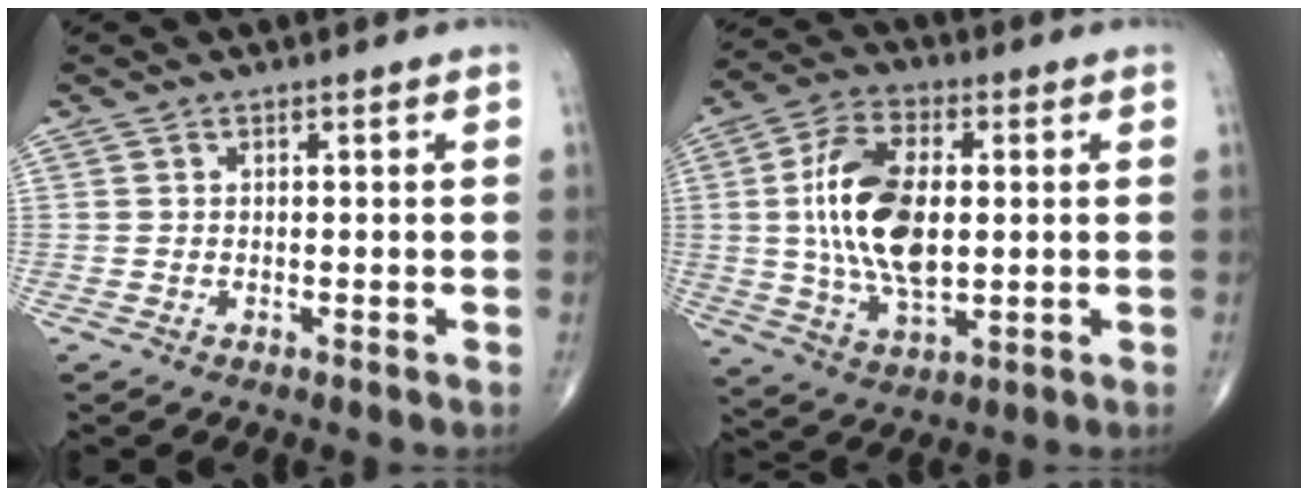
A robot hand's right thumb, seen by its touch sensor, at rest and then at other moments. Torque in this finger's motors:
{"motor_torque": [1.42, 3.59, 1.74, 0.07, 0.26]}